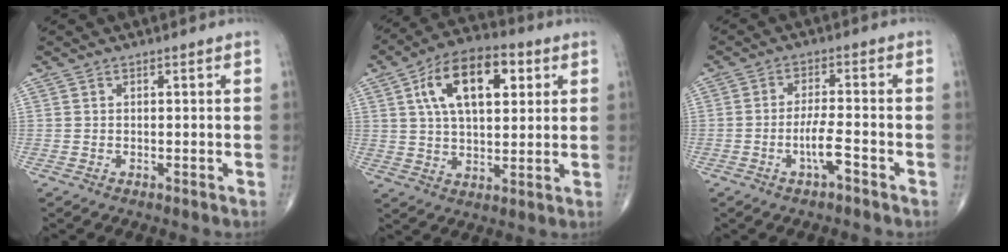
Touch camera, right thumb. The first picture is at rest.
{"total": 15.8, "force": [5.2, 8.2, 12.4], "torque": [-0.186, 0.004, 0.083]}
{"total": 4.9, "force": [-2.4, 0.9, 4.1], "torque": [-0.082, 0.018, -0.045]}